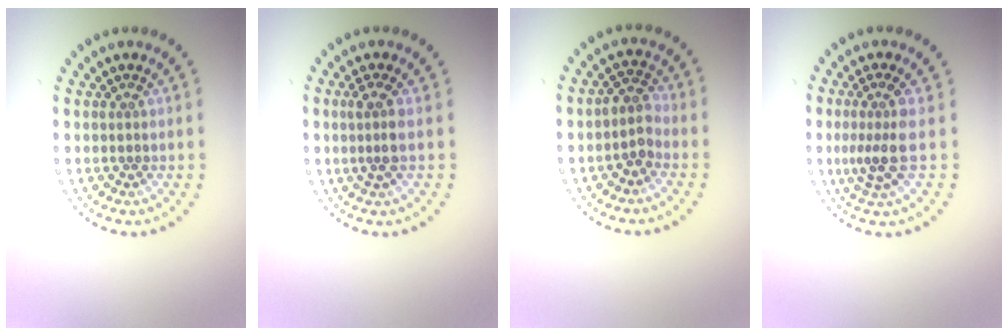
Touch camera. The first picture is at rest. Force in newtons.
{"total": 1.9, "press": 1.4, "slide": 1.3}
{"total": 2.1, "press": 1.7, "slide": 1.2}
{"total": 2.9, "press": 2.1, "slide": 2.0}